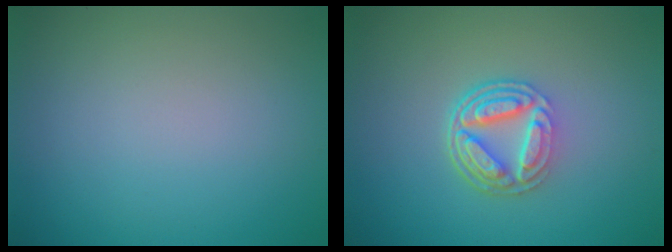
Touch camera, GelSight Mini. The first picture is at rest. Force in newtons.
{"total": 5.1, "press": 3.6, "slide": 3.6}